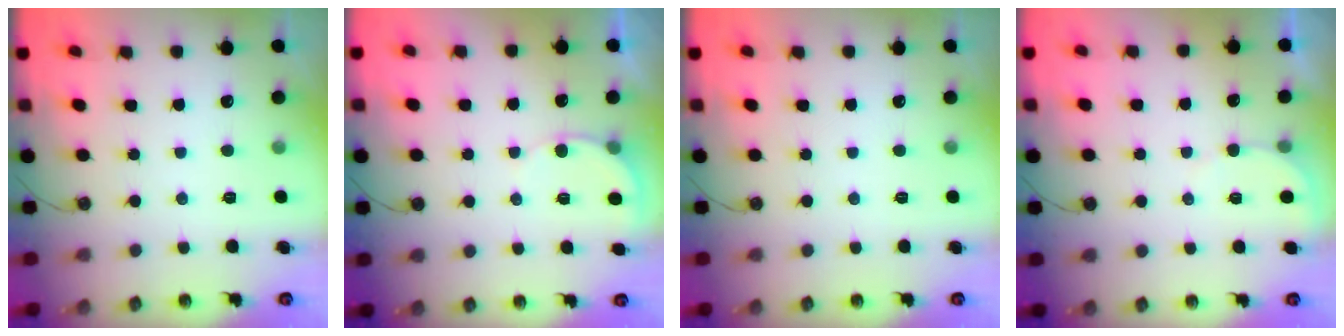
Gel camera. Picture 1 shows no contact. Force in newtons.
{"total": 3.8, "press": 3.8, "slide": 0.4}
{"total": 0.0}
{"total": 2.8, "press": 2.8, "slide": 0.3}